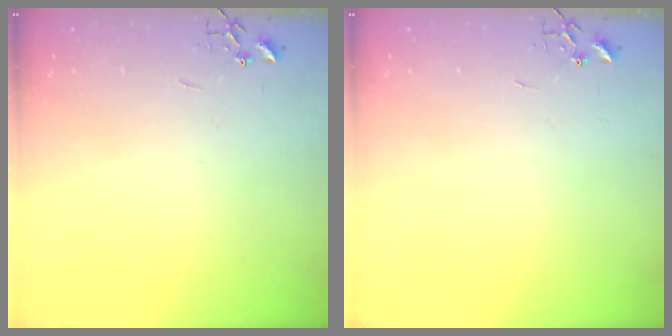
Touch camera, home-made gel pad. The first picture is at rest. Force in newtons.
{"total": 0.0}